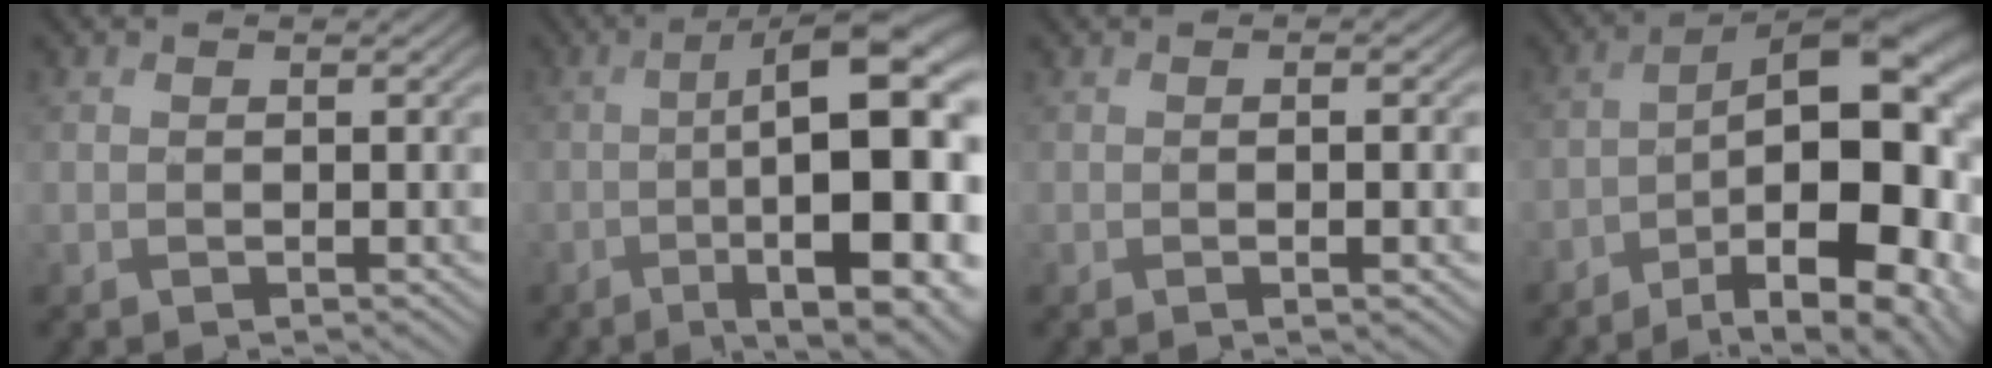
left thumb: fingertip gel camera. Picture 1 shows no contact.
{"total": 18.4, "force": [-3.2, 5.9, 17.1], "torque": [-0.219, -0.012, -0.037]}
{"total": 2.4, "force": [-0.3, 0.4, 2.3], "torque": [-0.042, 0.000, -0.007]}
{"total": 18.4, "force": [-6.2, 7.7, 15.5], "torque": [-0.201, -0.008, -0.084]}